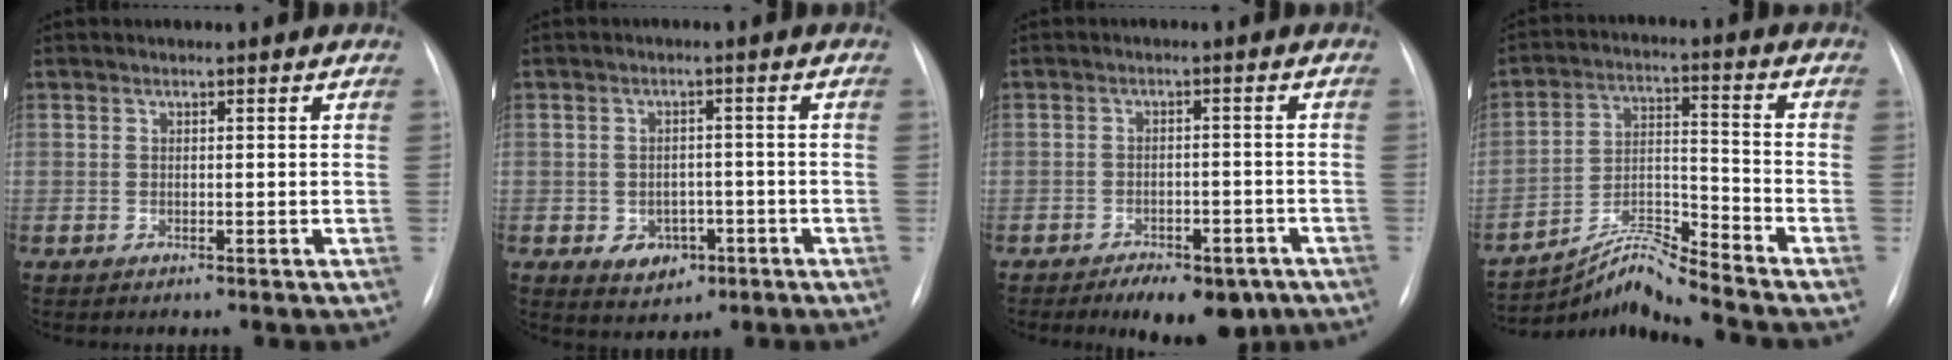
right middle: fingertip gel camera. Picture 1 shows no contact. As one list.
[{"total": 4.8, "force": [-1.8, 3.7, 2.4], "torque": [-0.029, 0.008, -0.015]}, {"total": 9.7, "force": [-7.0, 4.4, 5.1], "torque": [-0.055, 0.010, -0.096]}, {"total": 8.9, "force": [-8.4, -2.2, 1.9], "torque": [-0.040, 0.013, -0.151]}]